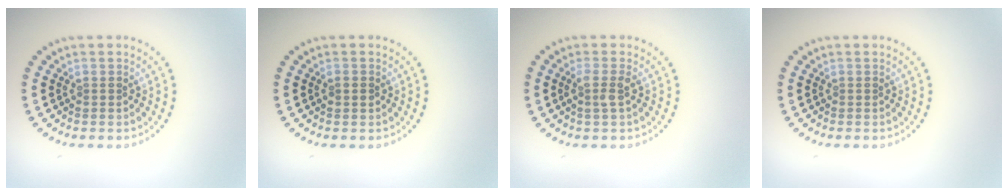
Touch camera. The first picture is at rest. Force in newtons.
{"total": 1.0, "press": 1.0, "slide": 0.1}
{"total": 1.5, "press": 1.2, "slide": 0.9}
{"total": 0.0}